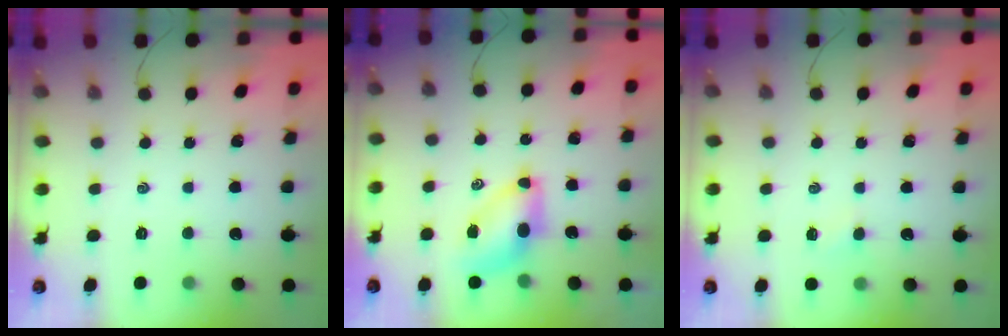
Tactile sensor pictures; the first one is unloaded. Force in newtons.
{"total": 7.5, "press": 7.4, "slide": 1.4}
{"total": 2.5, "press": 2.4, "slide": 0.8}